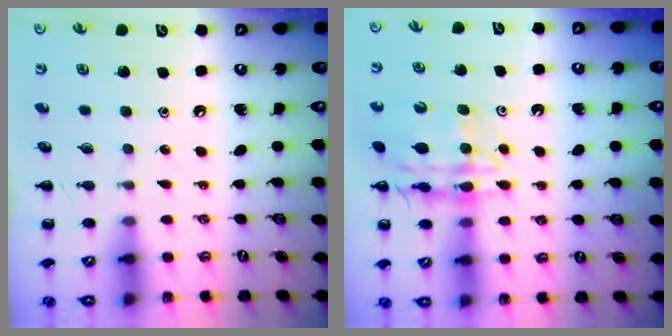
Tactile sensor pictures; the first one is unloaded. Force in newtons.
{"total": 13.0, "press": 12.6, "slide": 3.1}